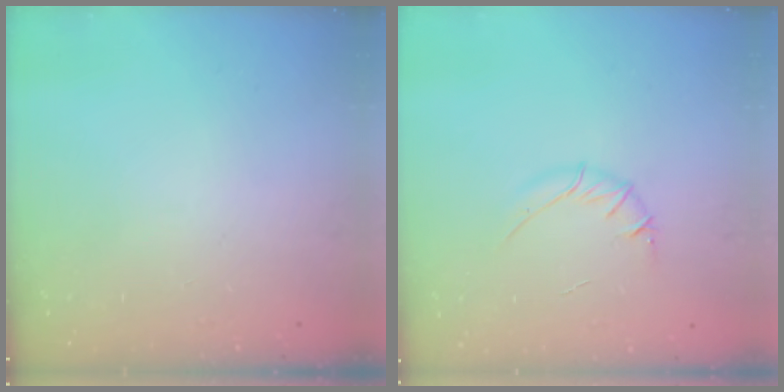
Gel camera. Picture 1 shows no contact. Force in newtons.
{"total": 4.5, "press": 4.3, "slide": 1.5}